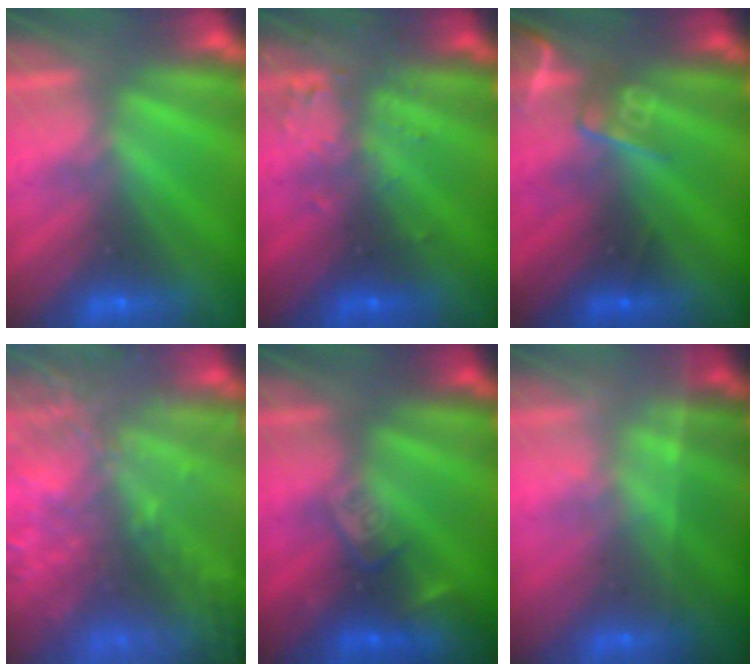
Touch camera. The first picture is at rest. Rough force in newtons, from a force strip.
{"total": 3.3}
{"total": 2.6}
{"total": 9.1}
{"total": 2.4}
{"total": 1.7}